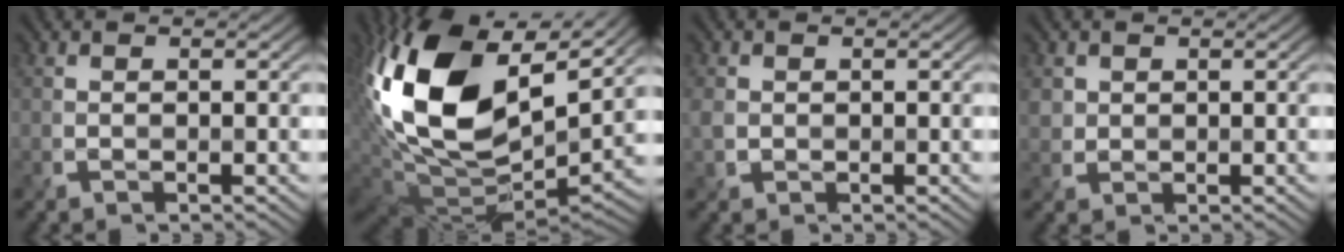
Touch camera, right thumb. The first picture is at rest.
{"total": 19.5, "force": [5.8, 11.9, 14.3], "torque": [-0.345, 0.000, 0.112]}
{"total": 1.9, "force": [0.2, 1.7, 0.7], "torque": [-0.031, -0.003, 0.004]}
{"total": 1.8, "force": [0.9, 1.6, 0.1], "torque": [-0.012, -0.002, 0.021]}